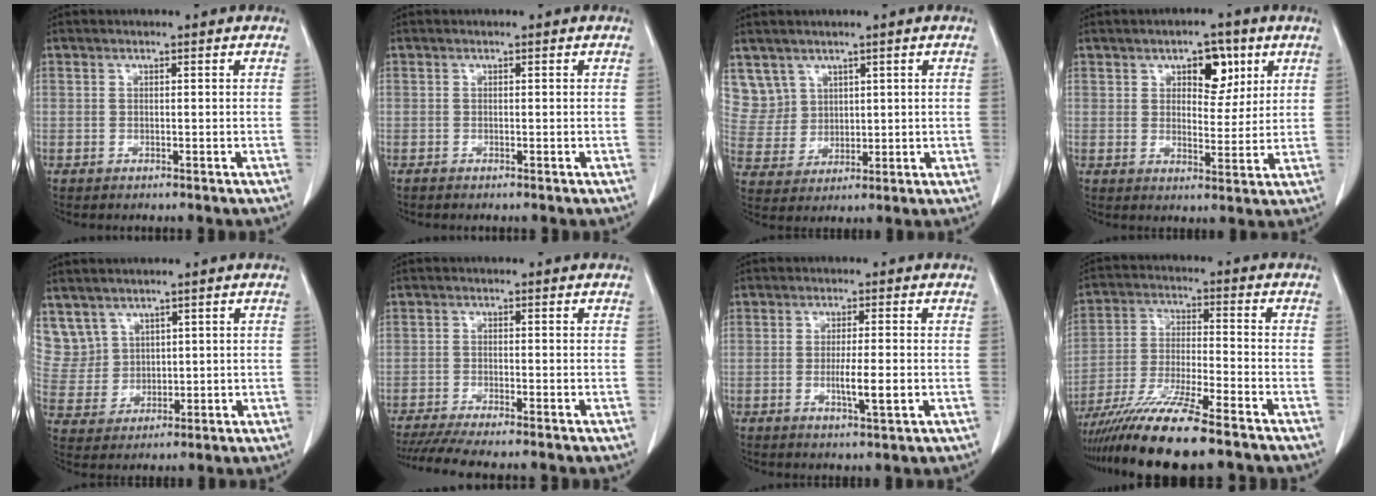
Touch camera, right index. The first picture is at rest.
{"total": 0.0}
{"total": 6.9, "force": [4.0, 5.6, -0.1], "torque": [0.003, 0.012, 0.095]}
{"total": 6.1, "force": [2.9, 3.2, 4.3], "torque": [-0.056, 0.007, 0.044]}
{"total": 8.1, "force": [4.8, 6.5, 0.6], "torque": [-0.024, 0.023, 0.119]}
{"total": 8.7, "force": [-7.4, 0.0, 4.5], "torque": [-0.061, -0.018, -0.118]}
{"total": 4.7, "force": [-1.0, 0.2, 4.6], "torque": [-0.079, -0.008, -0.013]}
{"total": 13.7, "force": [-10.7, 0.2, 8.6], "torque": [-0.162, -0.032, -0.187]}